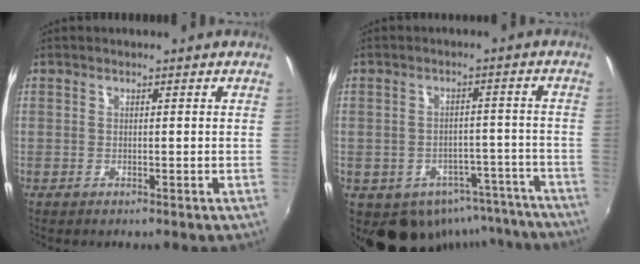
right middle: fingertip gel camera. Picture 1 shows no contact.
{"total": 14.3, "force": [-10.2, 8.8, 4.5], "torque": [-0.088, 0.016, -0.099]}